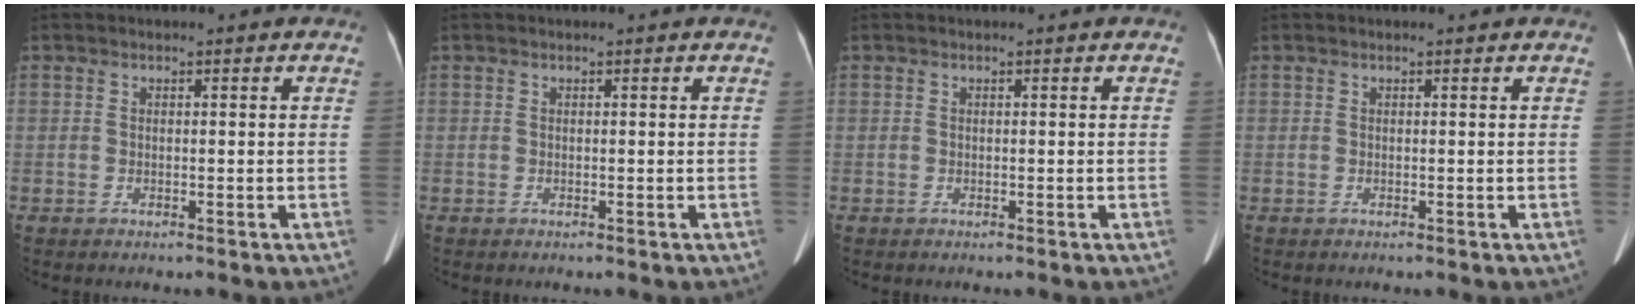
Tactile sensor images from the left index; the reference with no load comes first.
{"total": 0.0}
{"total": 0.0}
{"total": 0.9, "force": [0.9, 0.0, 0.3], "torque": [-0.011, 0.011, 0.013]}